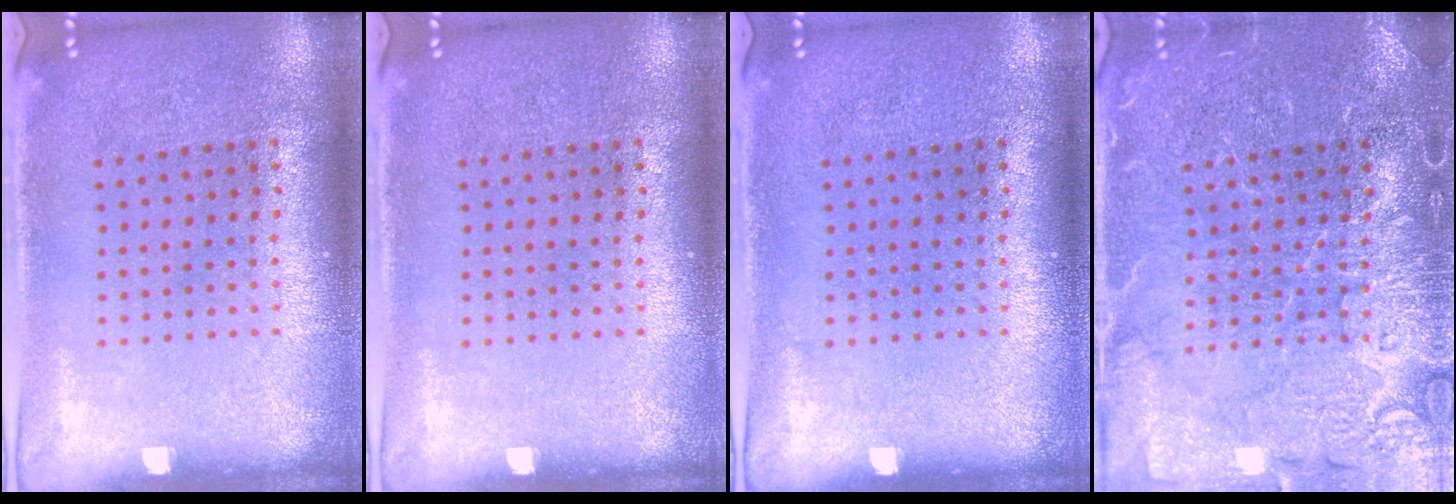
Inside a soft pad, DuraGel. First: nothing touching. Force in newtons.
{"total": 0.0}
{"total": 0.0}
{"total": 6.1, "press": 6.1, "slide": 0.9}